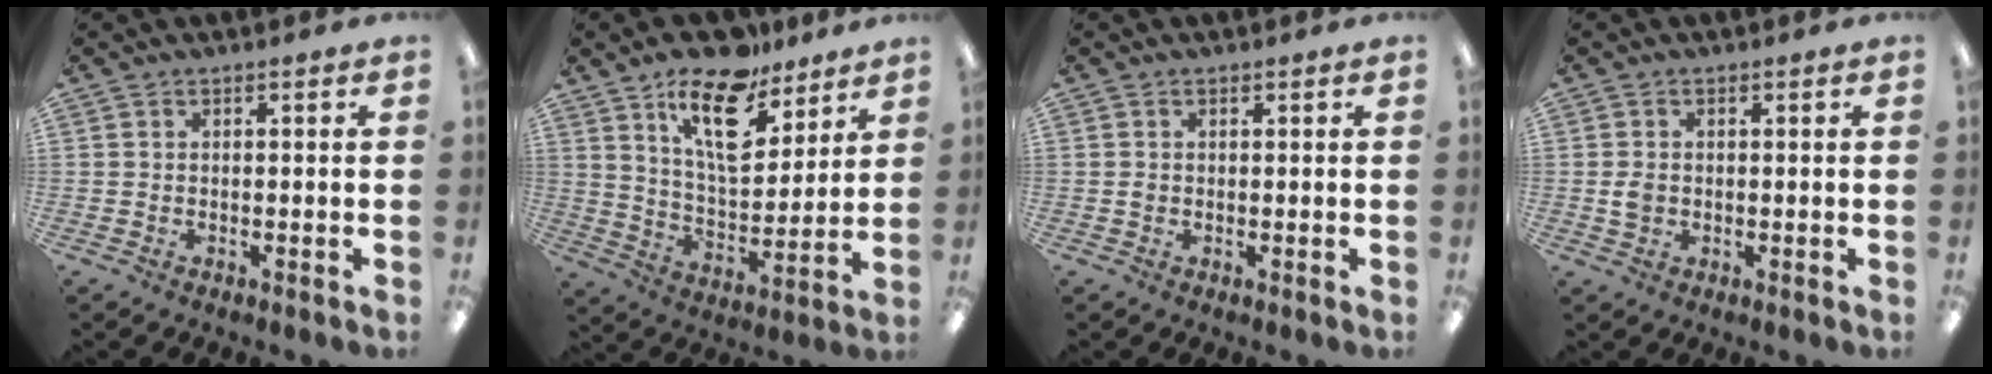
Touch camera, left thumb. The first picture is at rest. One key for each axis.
{"total": 17.0, "fx": 11.2, "fy": 7.8, "fz": 10.2, "tx": -0.161, "ty": -0.056, "tz": 0.192}
{"total": 0.6, "fx": 0.0, "fy": 0.6, "fz": 0.2, "tx": -0.004, "ty": 0.004, "tz": -0.001}
{"total": 2.5, "fx": -0.1, "fy": 2.0, "fz": 1.5, "tx": -0.020, "ty": 0.002, "tz": -0.004}